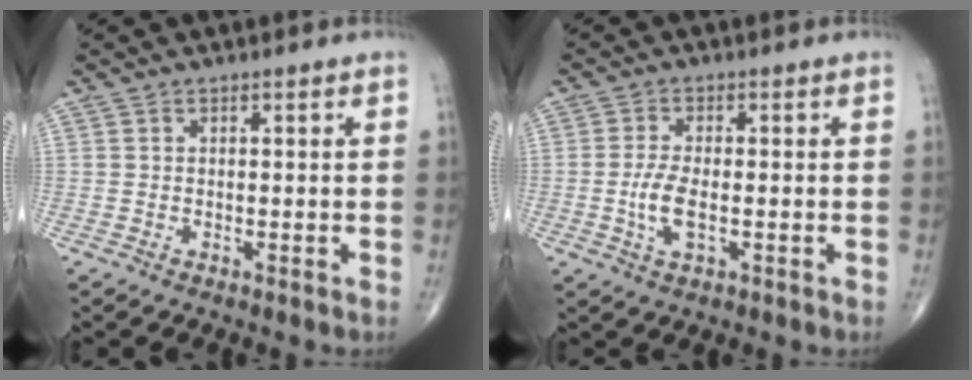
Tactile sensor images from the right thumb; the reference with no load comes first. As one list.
[{"total": 5.1, "force": [-0.9, 2.1, 4.5], "torque": [-0.098, -0.001, -0.018]}]